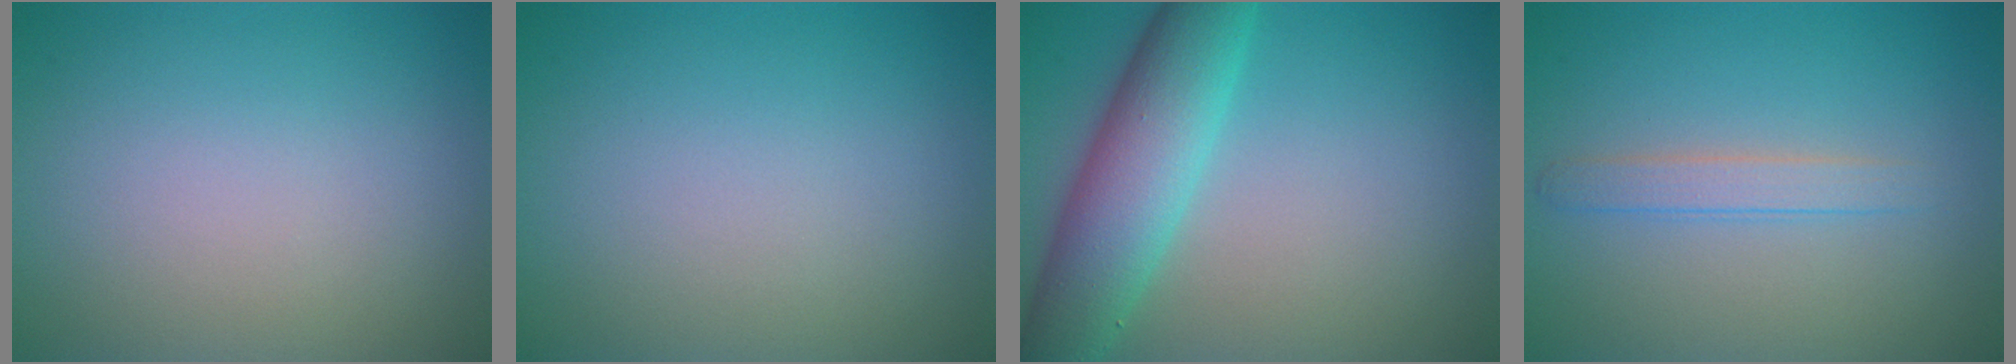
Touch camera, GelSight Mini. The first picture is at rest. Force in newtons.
{"total": 0.0}
{"total": 6.9, "press": 6.9, "slide": 0.1}
{"total": 1.8, "press": 1.8, "slide": 0.1}